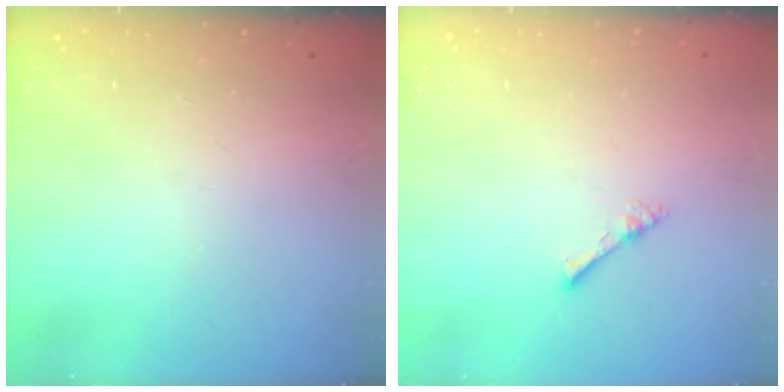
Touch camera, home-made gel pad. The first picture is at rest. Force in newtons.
{"total": 1.0, "press": 1.0, "slide": 0.3}